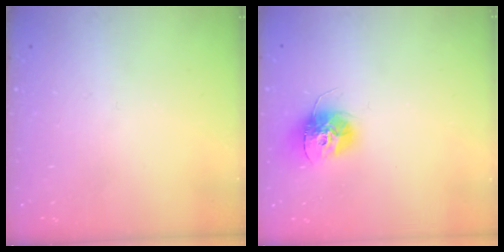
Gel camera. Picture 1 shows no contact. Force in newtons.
{"total": 12.0, "press": 11.9, "slide": 1.0}